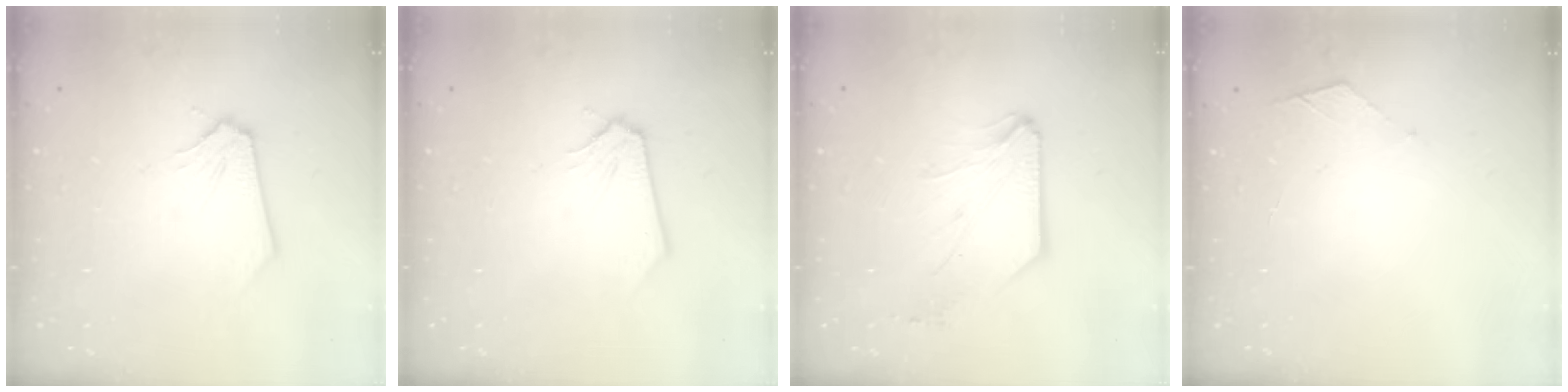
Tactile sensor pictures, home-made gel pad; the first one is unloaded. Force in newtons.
{"total": 0.0}
{"total": 2.6, "press": 2.6, "slide": 0.5}
{"total": 3.6, "press": 3.6, "slide": 0.5}